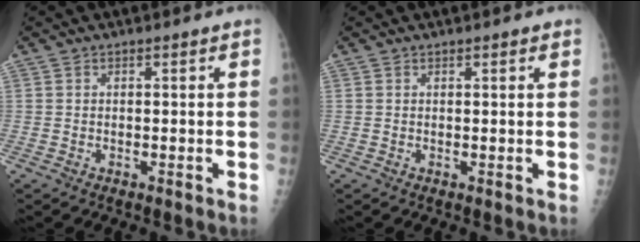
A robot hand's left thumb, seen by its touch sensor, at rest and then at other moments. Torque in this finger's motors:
{"motor_torque": [-0.11, -0.23, -0.30, -0.16, 0.06]}